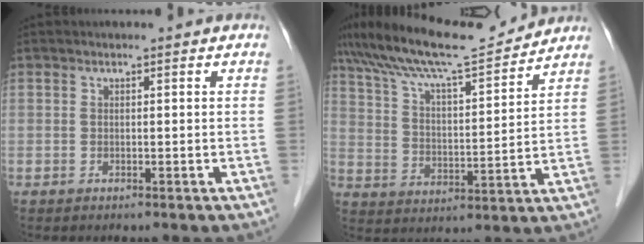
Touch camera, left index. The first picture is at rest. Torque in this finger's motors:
{"motor_torque": [-0.08, -0.55, 0.29, 0.17]}